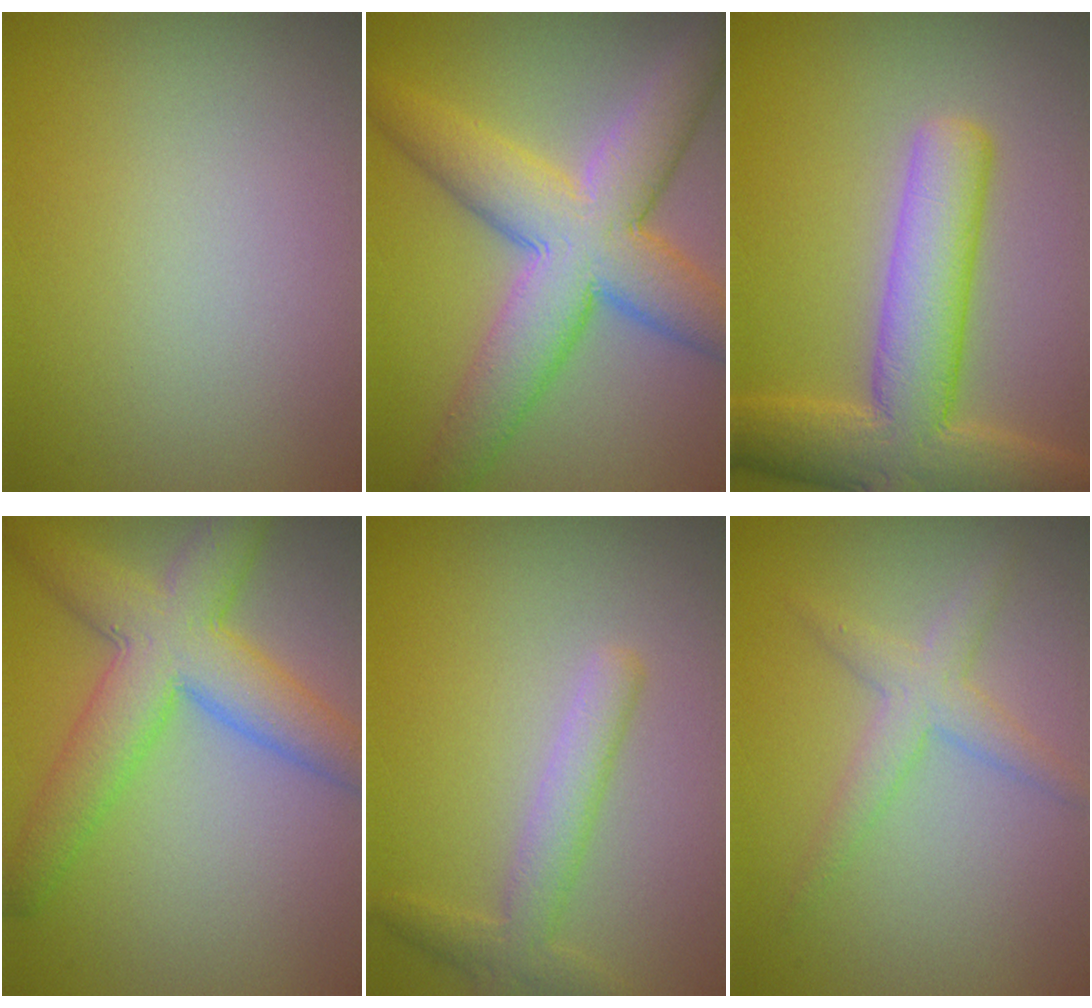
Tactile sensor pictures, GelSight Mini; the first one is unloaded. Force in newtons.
{"total": 9.7, "press": 9.7, "slide": 0.3}
{"total": 8.5, "press": 8.5, "slide": 0.5}
{"total": 7.3, "press": 7.3, "slide": 0.3}
{"total": 2.9, "press": 2.9, "slide": 0.1}
{"total": 2.6, "press": 2.6, "slide": 0.1}